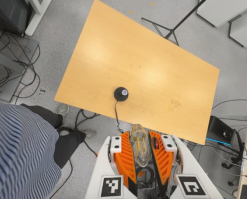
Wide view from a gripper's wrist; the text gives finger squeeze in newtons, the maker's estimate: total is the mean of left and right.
{"total": 20.9, "left": 23.3, "right": 18.4}